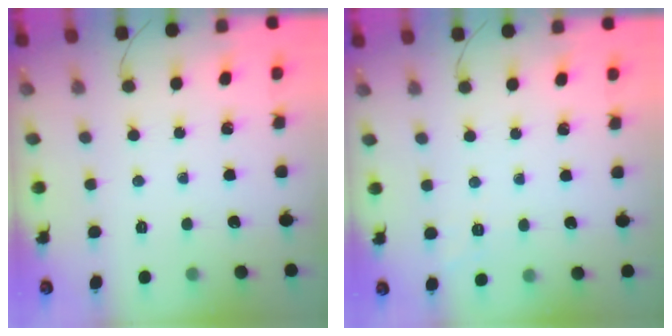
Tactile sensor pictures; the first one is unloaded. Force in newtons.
{"total": 2.3, "press": 1.5, "slide": 1.7}